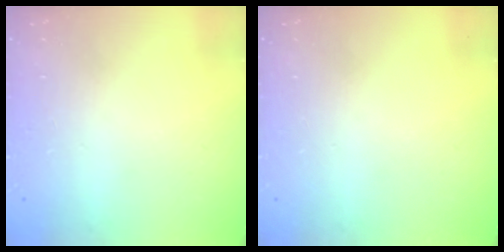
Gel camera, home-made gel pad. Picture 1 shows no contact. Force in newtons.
{"total": 0.0}